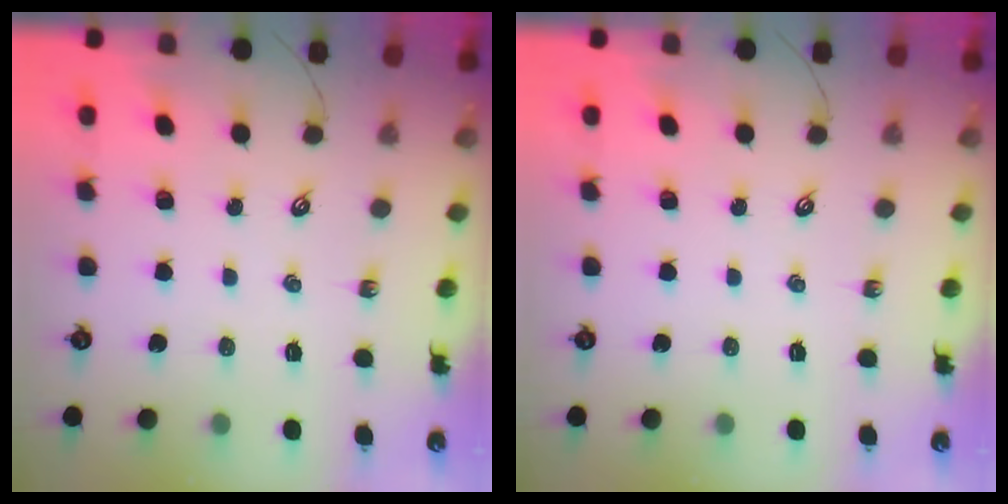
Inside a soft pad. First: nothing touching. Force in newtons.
{"total": 0.0}